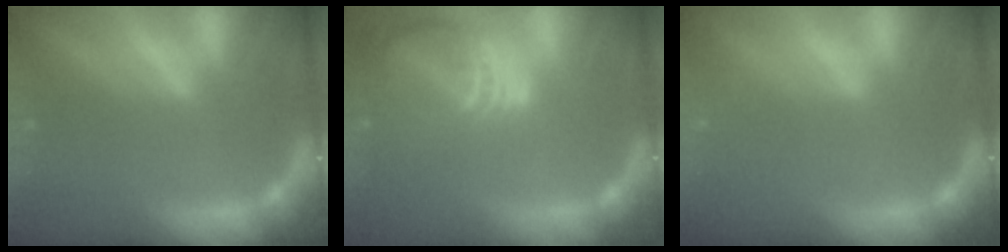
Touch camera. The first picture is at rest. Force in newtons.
{"total": 10.0}
{"total": 1.9}